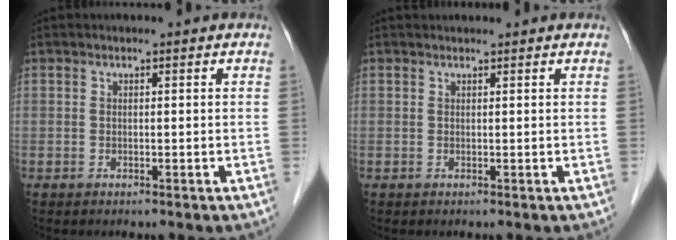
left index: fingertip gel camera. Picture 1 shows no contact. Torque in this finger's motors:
{"motor_torque": [0.12, 0.03, -0.02, -0.01]}